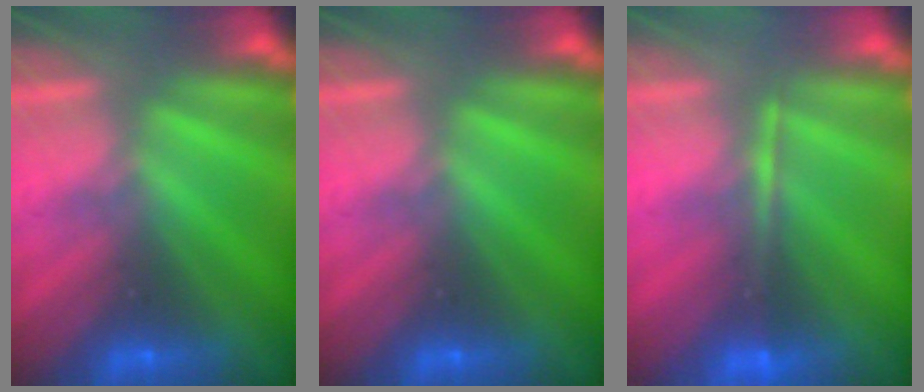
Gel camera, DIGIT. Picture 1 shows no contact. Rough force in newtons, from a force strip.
{"total": 0.0}
{"total": 1.6}